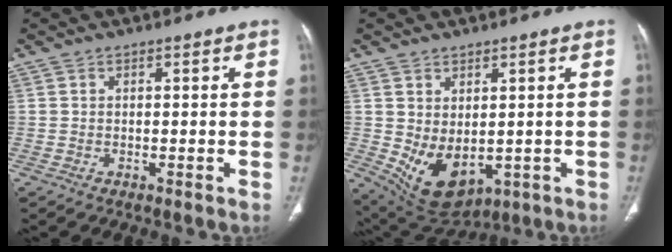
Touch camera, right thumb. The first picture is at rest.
{"total": 9.8, "force": [-0.9, 6.1, 7.6], "torque": [-0.116, -0.009, 0.020]}